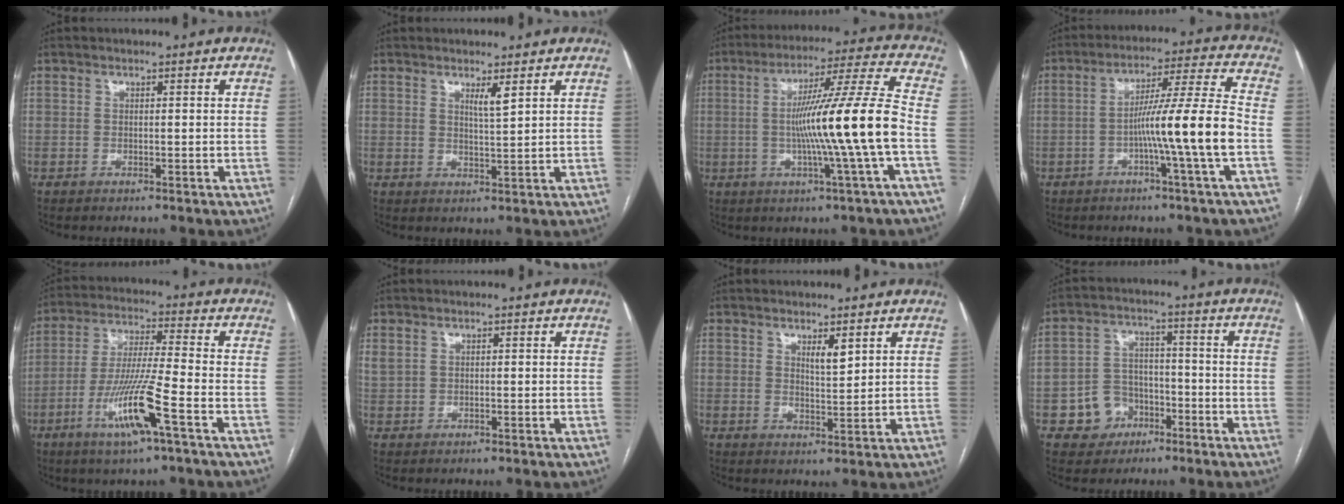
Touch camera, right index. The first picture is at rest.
{"total": 2.3, "force": [1.4, -0.2, 1.8], "torque": [-0.034, -0.008, 0.027]}
{"total": 14.9, "force": [-2.4, -2.2, 14.6], "torque": [-0.240, 0.002, -0.044]}
{"total": 11.5, "force": [-3.2, -2.1, 10.8], "torque": [-0.179, 0.009, -0.056]}
{"total": 11.8, "force": [-5.2, -0.1, 10.6], "torque": [-0.209, -0.014, -0.100]}
{"total": 1.2, "force": [0.7, 0.7, 0.6], "torque": [-0.019, 0.012, 0.021]}
{"total": 2.8, "force": [1.7, 0.6, 2.1], "torque": [-0.039, -0.006, 0.034]}
{"total": 6.9, "force": [-3.2, 6.0, 1.5], "torque": [-0.027, 0.019, -0.042]}